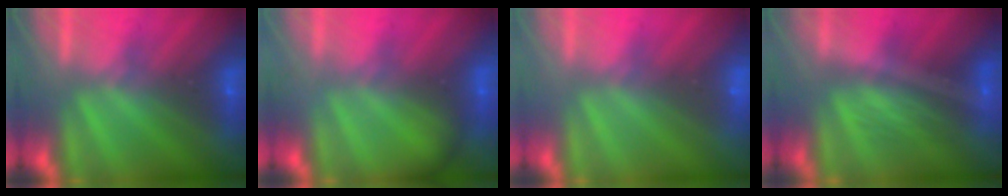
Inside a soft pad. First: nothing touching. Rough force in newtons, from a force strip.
{"total": 2.1}
{"total": 2.3}
{"total": 1.9}